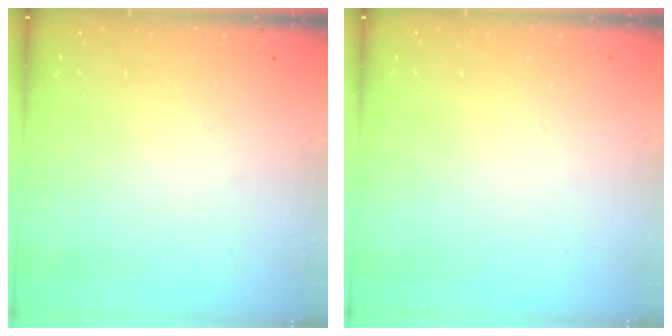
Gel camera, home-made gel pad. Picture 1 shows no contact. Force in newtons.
{"total": 0.0}